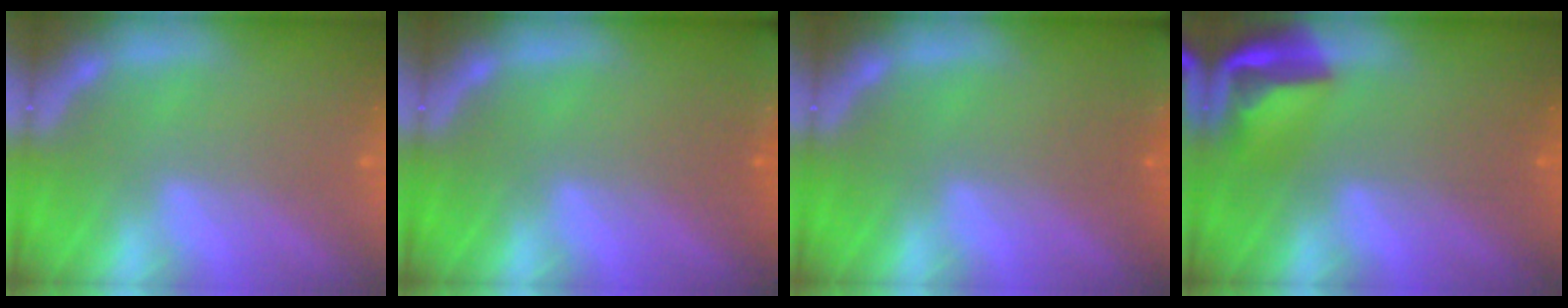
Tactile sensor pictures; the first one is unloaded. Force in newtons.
{"total": 5.0}
{"total": 3.5}
{"total": 5.0}